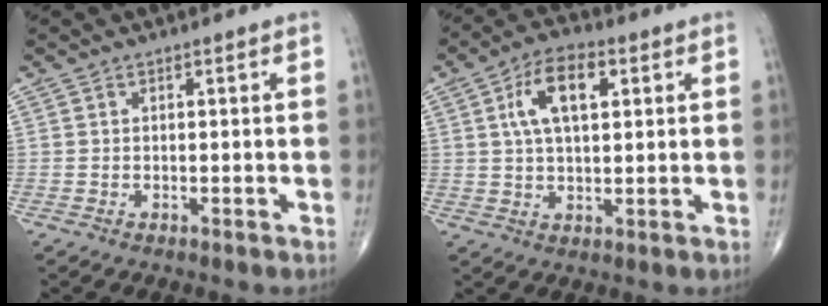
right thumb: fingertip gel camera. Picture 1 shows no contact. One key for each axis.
{"total": 10.2, "fx": 3.1, "fy": 5.1, "fz": 8.3, "tx": -0.141, "ty": 0.007, "tz": 0.052}